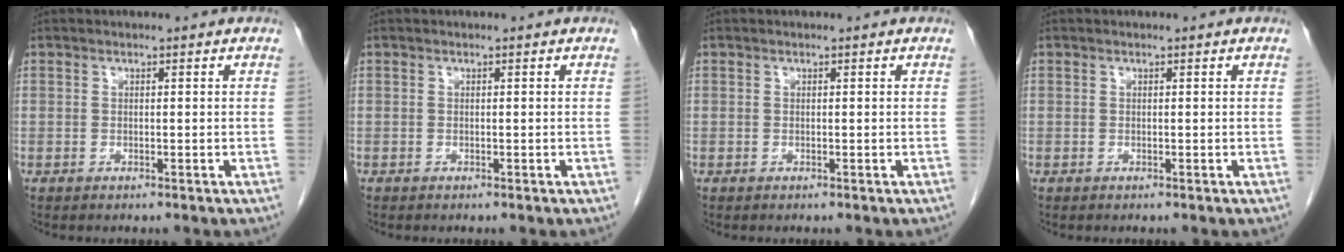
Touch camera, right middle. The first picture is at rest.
{"total": 0.0}
{"total": 0.0}
{"total": 0.0}